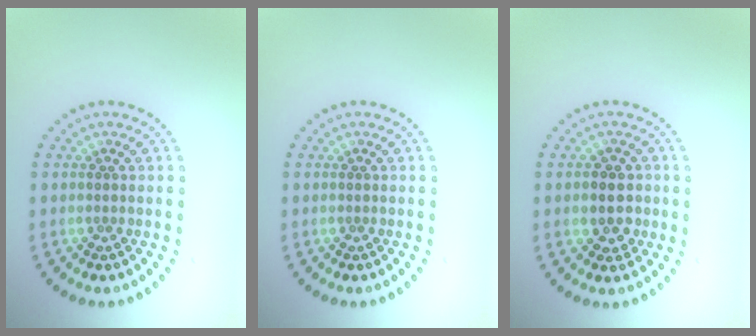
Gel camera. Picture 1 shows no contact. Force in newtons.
{"total": 0.0}
{"total": 2.7, "press": 2.6, "slide": 0.7}